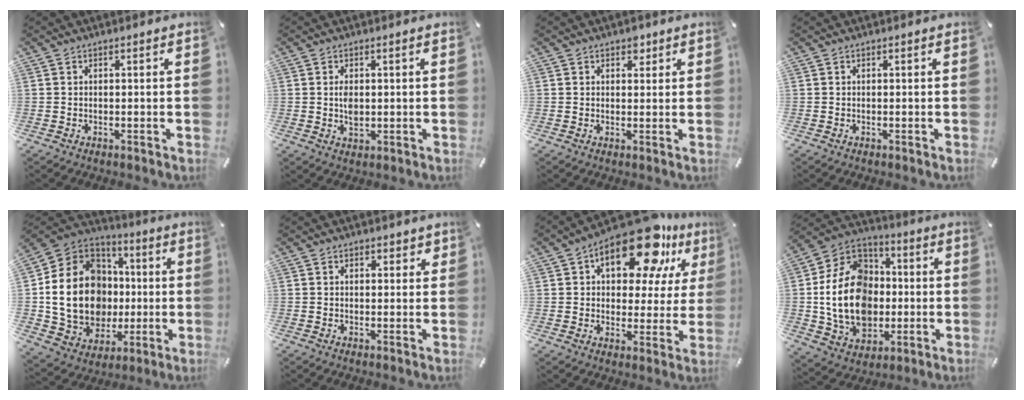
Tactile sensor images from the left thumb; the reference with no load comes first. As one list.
[{"total": 3.3, "force": [0.2, 2.1, 2.6], "torque": [-0.046, 0.001, 0.001]}, {"total": 2.6, "force": [1.3, 2.0, 1.0], "torque": [0.001, -0.004, 0.017]}, {"total": 0.0}, {"total": 20.6, "force": [0.4, 17.0, 11.5], "torque": [-0.251, -0.010, 0.023]}, {"total": 1.7, "force": [0.7, 1.4, 0.7], "torque": [0.000, -0.001, 0.006]}, {"total": 19.4, "force": [11.2, 9.2, 12.9], "torque": [-0.188, -0.060, 0.185]}, {"total": 21.0, "force": [-2.2, 16.4, 12.9], "torque": [-0.281, 0.017, -0.033]}]